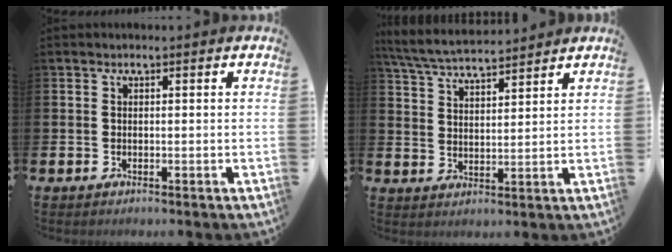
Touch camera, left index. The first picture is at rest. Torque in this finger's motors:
{"motor_torque": [0.23, -0.34, 0.43, 0.14]}